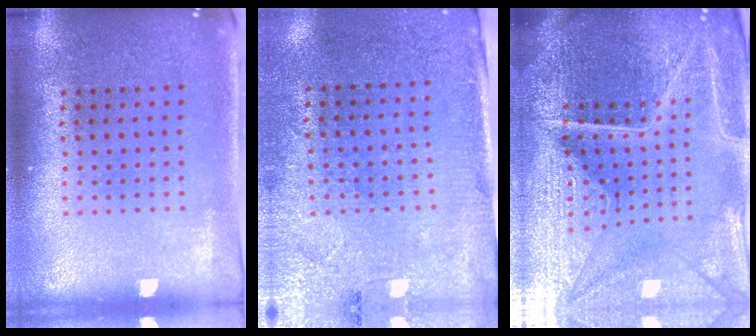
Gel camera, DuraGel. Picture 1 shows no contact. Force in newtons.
{"total": 2.8, "press": 2.6, "slide": 1.2}
{"total": 6.2, "press": 5.5, "slide": 2.9}